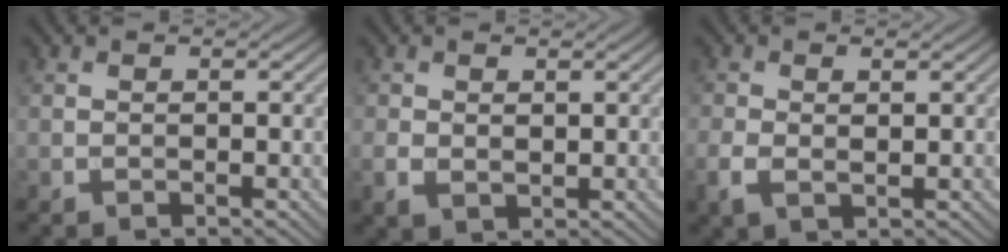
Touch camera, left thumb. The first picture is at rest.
{"total": 2.2, "force": [0.1, 1.5, 1.6], "torque": [-0.036, -0.007, 0.008]}
{"total": 2.7, "force": [0.1, 1.3, 2.3], "torque": [-0.056, -0.005, 0.002]}